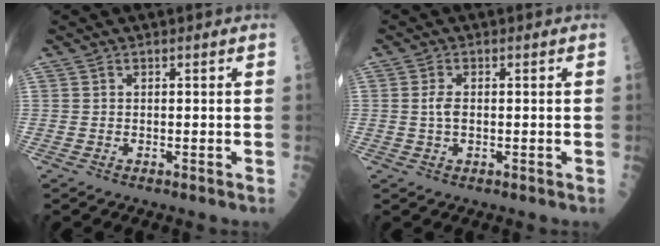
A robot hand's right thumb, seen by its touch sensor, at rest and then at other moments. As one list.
[{"total": 2.6, "force": [0.1, 1.4, 2.2], "torque": [-0.043, 0.000, 0.002]}]